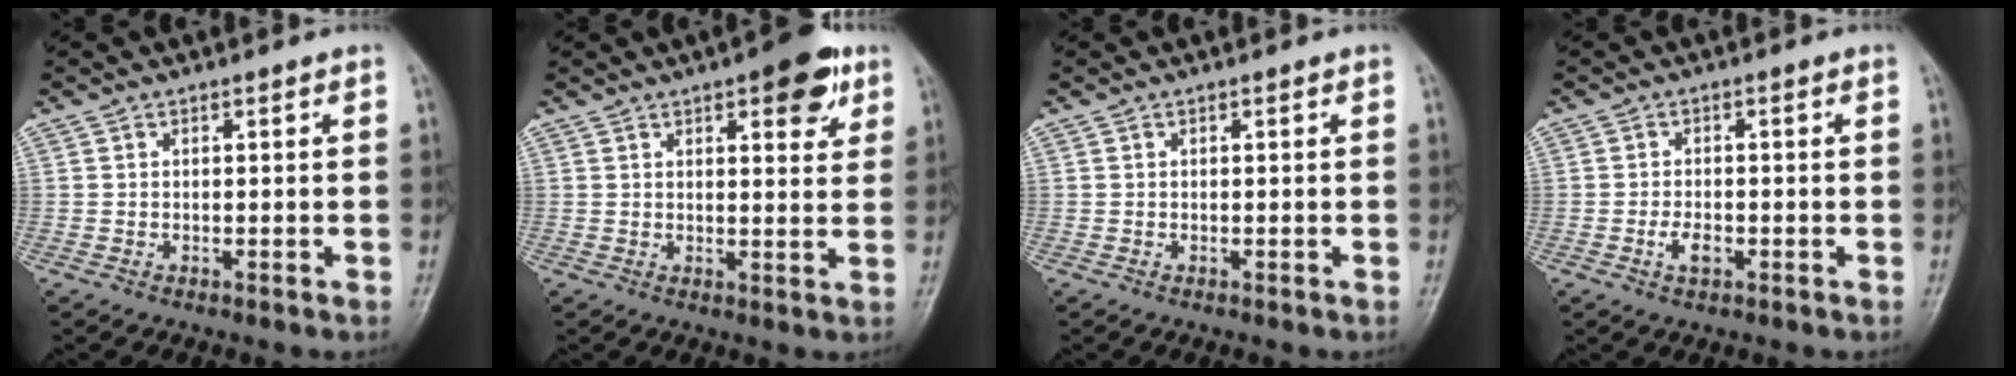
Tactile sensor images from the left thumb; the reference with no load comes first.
{"total": 8.4, "force": [4.4, 3.3, 6.4], "torque": [-0.059, -0.015, 0.052]}
{"total": 0.0}
{"total": 2.7, "force": [-1.0, 1.5, 2.0], "torque": [-0.037, 0.003, -0.020]}